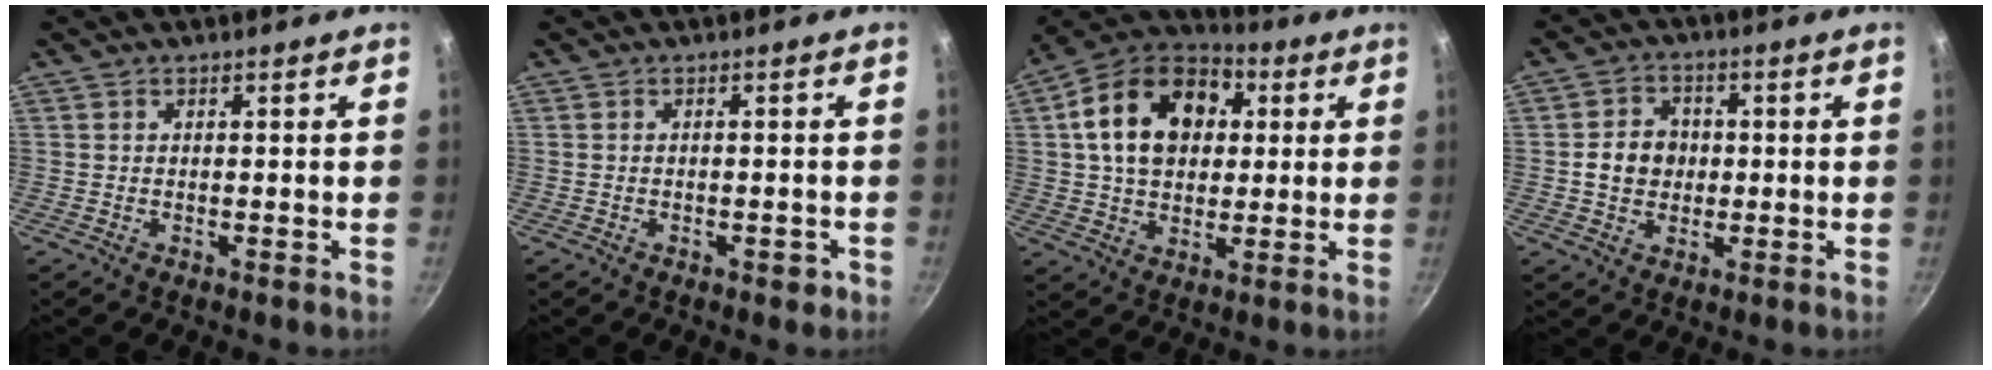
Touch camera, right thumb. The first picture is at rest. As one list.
[{"total": 1.8, "force": [-0.9, 1.0, 1.2], "torque": [-0.009, 0.012, -0.006]}, {"total": 18.7, "force": [4.1, 13.6, 12.2], "torque": [-0.181, 0.023, 0.058]}, {"total": 6.9, "force": [-0.1, 5.9, 3.5], "torque": [-0.033, 0.011, -0.008]}]